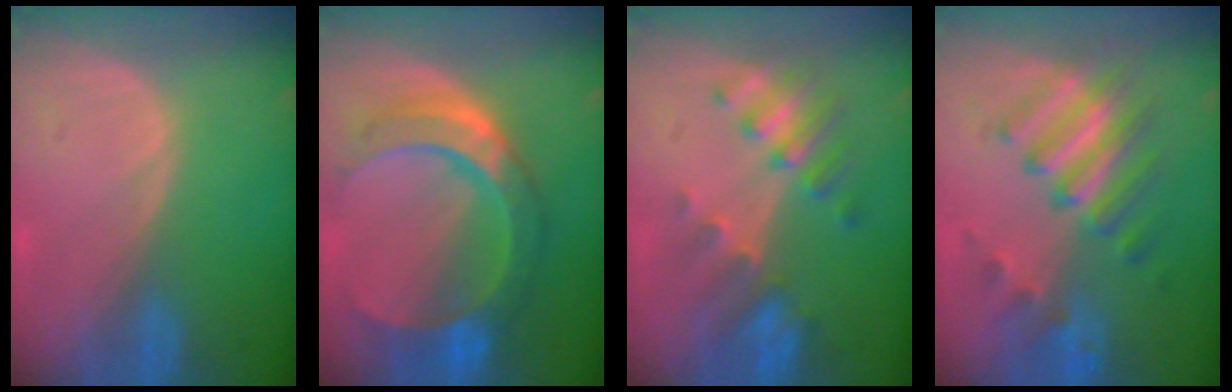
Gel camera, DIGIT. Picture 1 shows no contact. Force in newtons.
{"total": 10.0, "press": 10.0, "slide": 0.9}
{"total": 7.6, "press": 6.8, "slide": 3.4}
{"total": 7.7, "press": 7.7, "slide": 0.9}